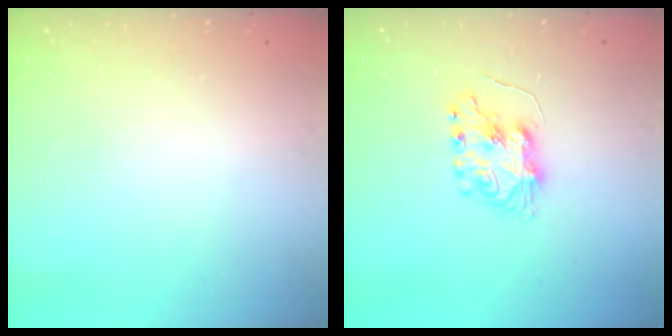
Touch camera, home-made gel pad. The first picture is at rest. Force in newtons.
{"total": 8.7, "press": 8.6, "slide": 0.9}